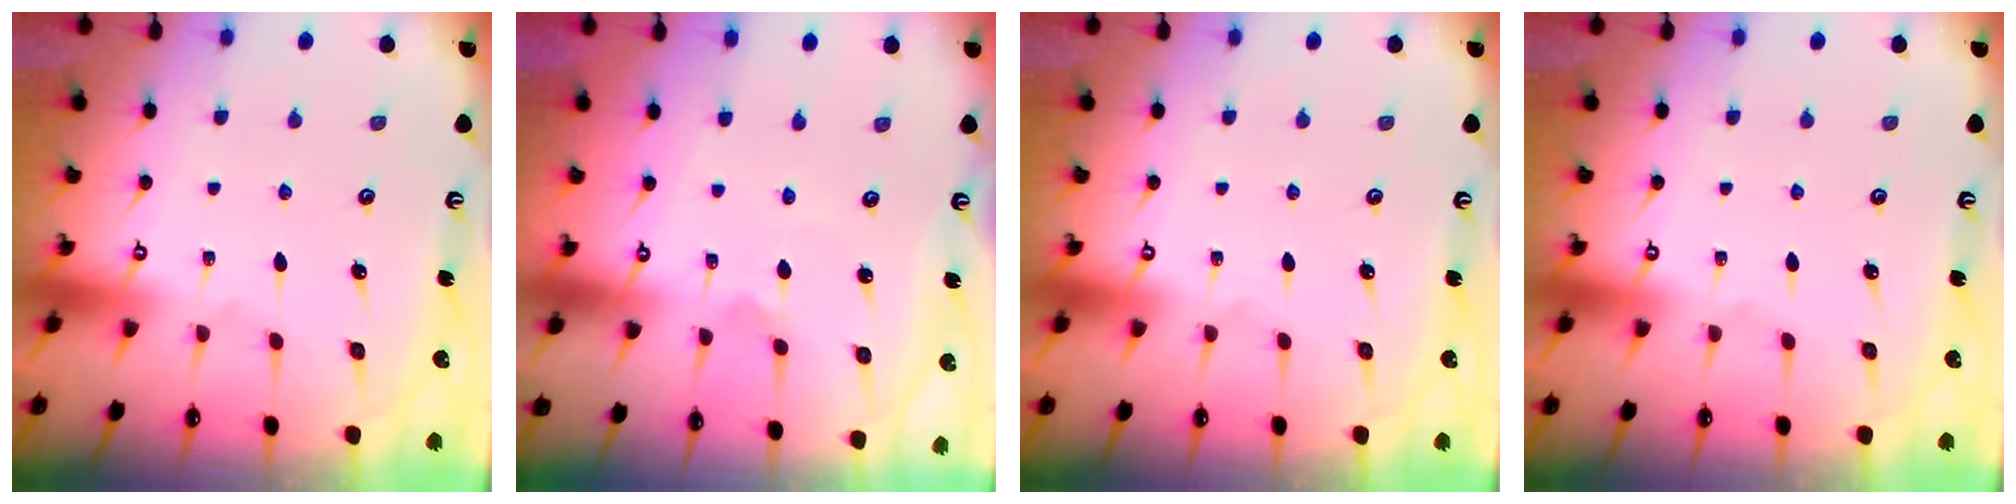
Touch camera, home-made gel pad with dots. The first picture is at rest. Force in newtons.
{"total": 1.6, "press": 1.5, "slide": 0.2}
{"total": 0.0}
{"total": 0.0}